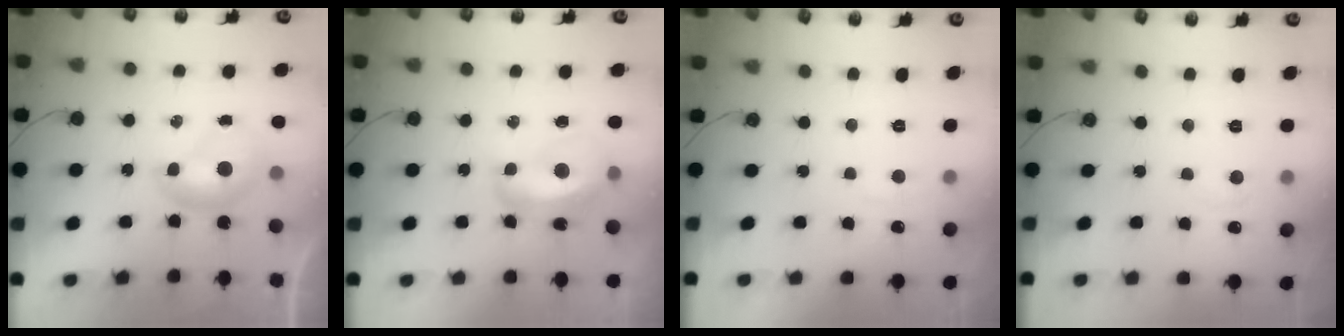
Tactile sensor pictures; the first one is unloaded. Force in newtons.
{"total": 7.2, "press": 7.2, "slide": 0.8}
{"total": 1.9, "press": 1.7, "slide": 0.7}
{"total": 0.7, "press": 0.2, "slide": 0.7}